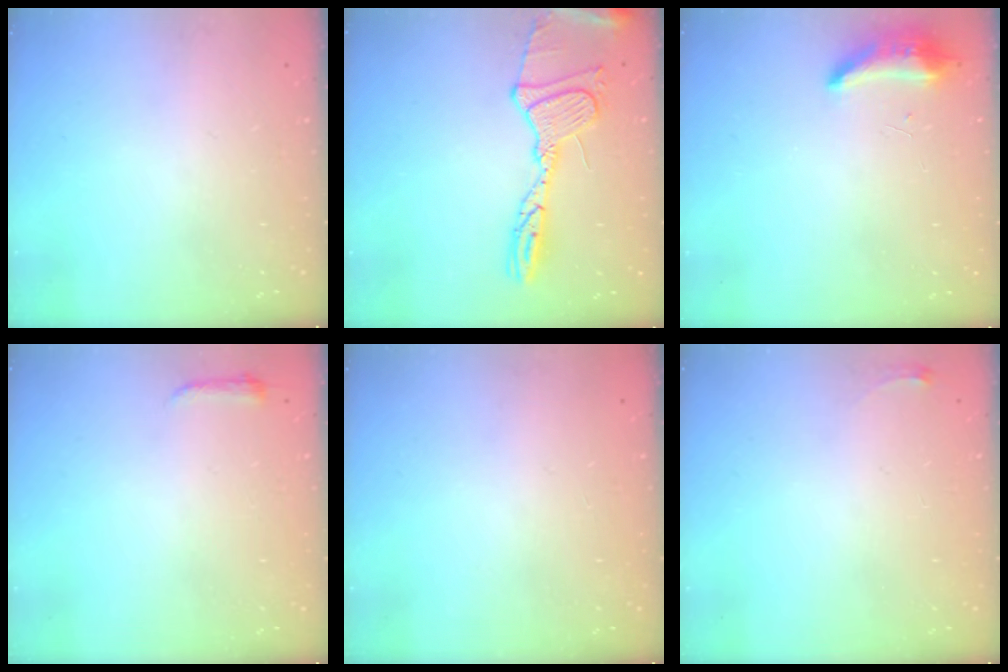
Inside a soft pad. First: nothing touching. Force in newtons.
{"total": 17.1, "press": 17.1, "slide": 1.5}
{"total": 8.5, "press": 8.3, "slide": 2.0}
{"total": 3.0, "press": 2.9, "slide": 0.6}
{"total": 0.0}
{"total": 2.8, "press": 2.8, "slide": 0.4}